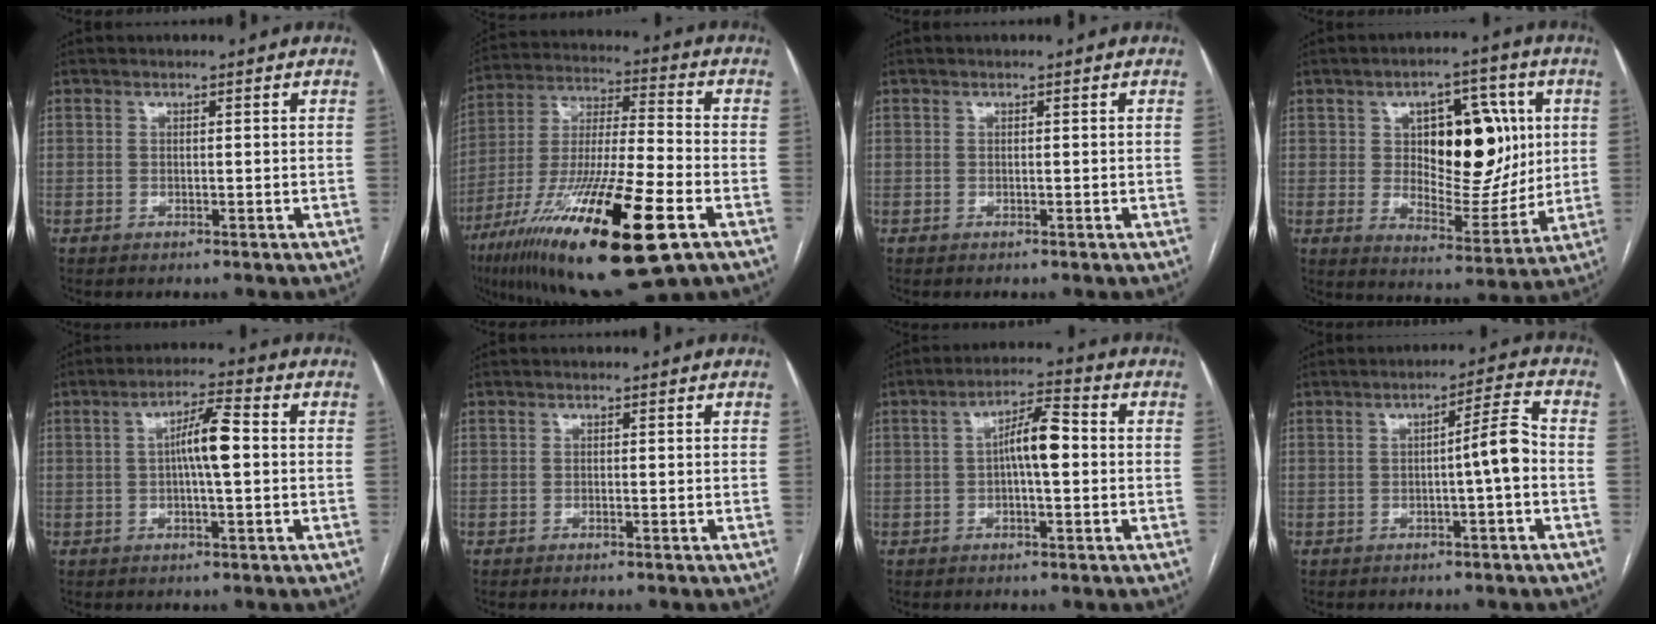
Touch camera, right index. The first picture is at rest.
{"total": 24.6, "force": [-11.8, 3.4, 21.3], "torque": [-0.387, -0.044, -0.202]}
{"total": 0.0}
{"total": 15.9, "force": [3.2, 8.1, 13.3], "torque": [-0.195, 0.015, 0.059]}
{"total": 6.4, "force": [0.2, 0.7, 6.3], "torque": [-0.115, 0.012, 0.000]}
{"total": 0.0}
{"total": 6.7, "force": [0.0, 1.5, 6.5], "torque": [-0.116, 0.020, -0.003]}
{"total": 5.3, "force": [-0.9, -0.3, 5.2], "torque": [-0.073, 0.012, -0.015]}